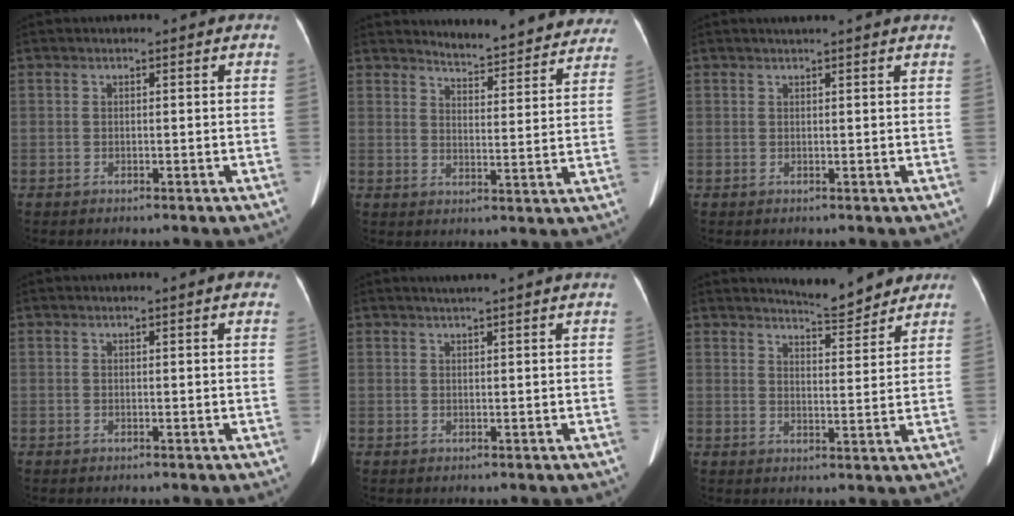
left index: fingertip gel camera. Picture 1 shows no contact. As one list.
[{"total": 16.2, "force": [15.5, 2.6, 3.8], "torque": [-0.028, -0.045, 0.171]}, {"total": 4.3, "force": [3.8, -0.4, 1.9], "torque": [-0.024, 0.021, 0.042]}, {"total": 2.4, "force": [1.7, 0.2, 1.6], "torque": [-0.018, 0.009, 0.015]}, {"total": 3.8, "force": [3.2, -0.8, 1.8], "torque": [-0.023, 0.017, 0.043]}, {"total": 7.3, "force": [7.0, 1.0, 1.8], "torque": [-0.031, -0.005, 0.092]}]